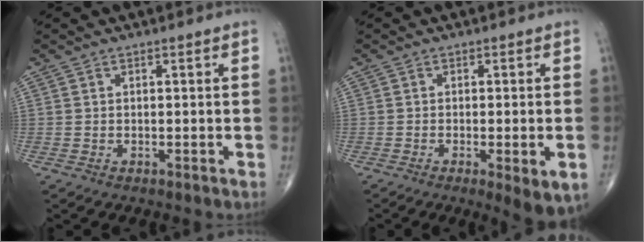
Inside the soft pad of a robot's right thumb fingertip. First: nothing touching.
{"total": 6.5, "force": [-2.2, 1.4, 5.9], "torque": [-0.087, -0.010, -0.028]}